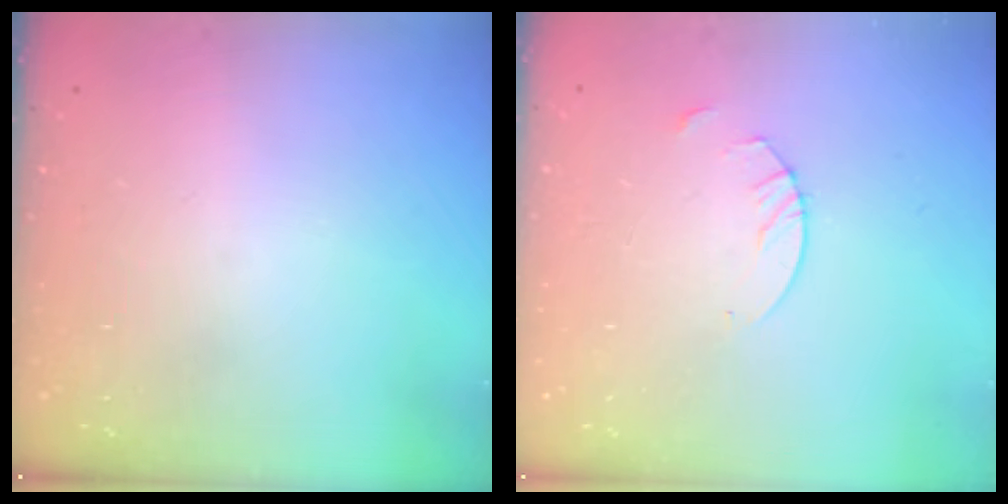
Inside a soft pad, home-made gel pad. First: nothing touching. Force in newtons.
{"total": 2.7, "press": 2.7, "slide": 0.2}